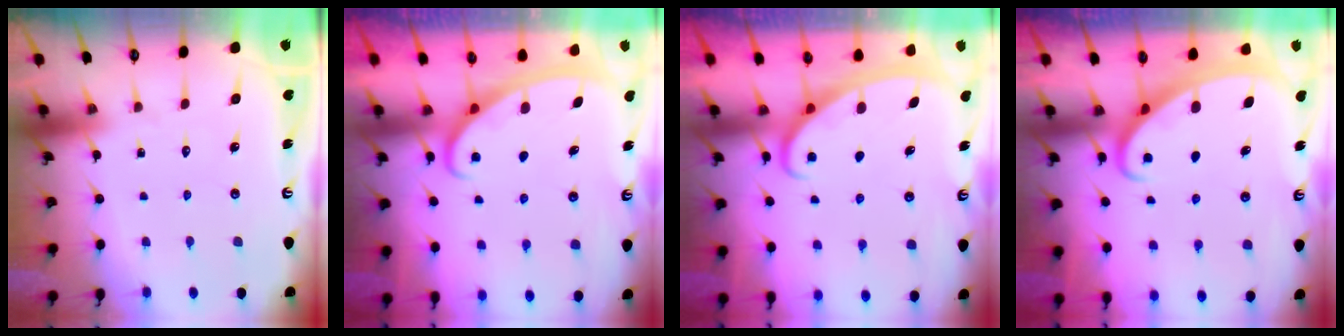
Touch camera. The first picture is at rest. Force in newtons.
{"total": 2.8, "press": 2.8, "slide": 0.4}
{"total": 2.9, "press": 2.9, "slide": 0.4}
{"total": 2.6, "press": 2.6, "slide": 0.3}